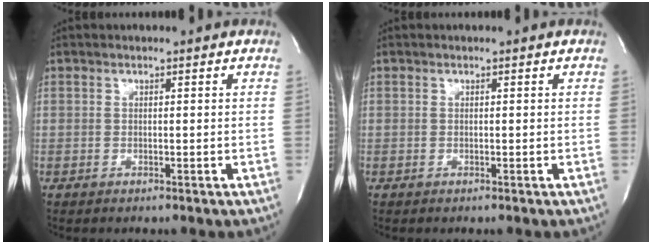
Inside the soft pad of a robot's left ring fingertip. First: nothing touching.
{"total": 0.0}